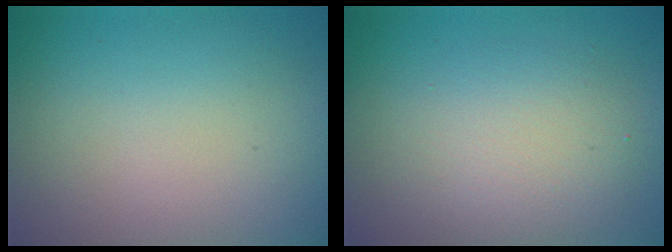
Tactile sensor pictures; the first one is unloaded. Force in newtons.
{"total": 3.8, "press": 3.8, "slide": 0.5}